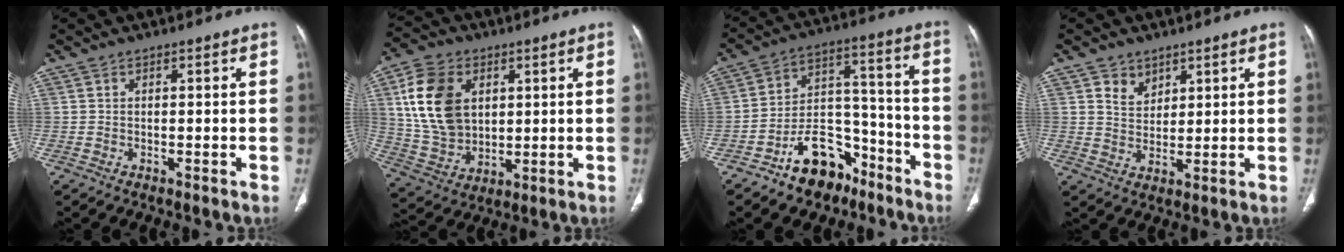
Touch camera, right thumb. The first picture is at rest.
{"total": 16.0, "force": [4.3, 11.3, 10.4], "torque": [-0.176, -0.008, 0.090]}
{"total": 13.5, "force": [-8.9, 8.2, 6.2], "torque": [-0.061, 0.092, -0.146]}
{"total": 4.6, "force": [2.8, 3.3, 1.5], "torque": [-0.007, -0.022, 0.056]}